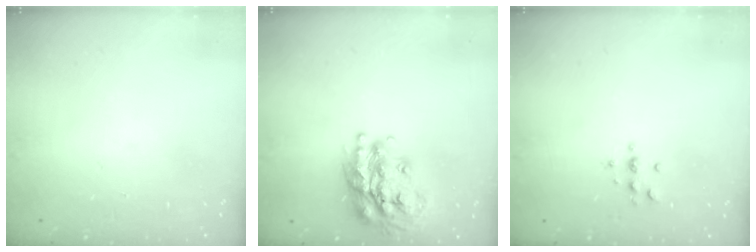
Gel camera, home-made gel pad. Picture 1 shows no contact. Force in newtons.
{"total": 19.2, "press": 19.1, "slide": 1.6}
{"total": 3.4, "press": 3.4, "slide": 0.4}